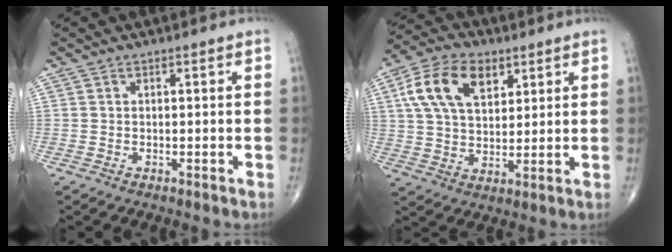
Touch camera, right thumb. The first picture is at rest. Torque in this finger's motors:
{"motor_torque": [-0.81, 1.26, 0.27, 0.22, 0.32]}